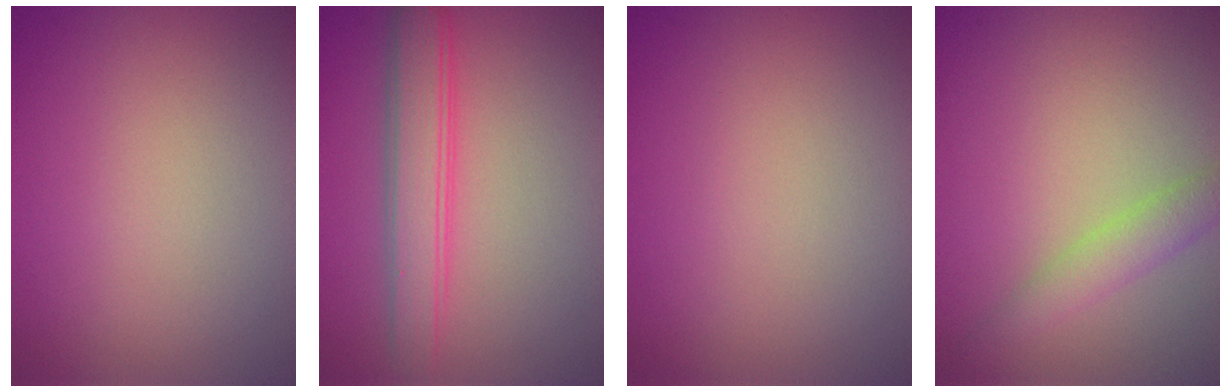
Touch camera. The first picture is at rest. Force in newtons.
{"total": 3.7, "press": 3.7, "slide": 0.1}
{"total": 0.0}
{"total": 2.4, "press": 2.4, "slide": 0.1}